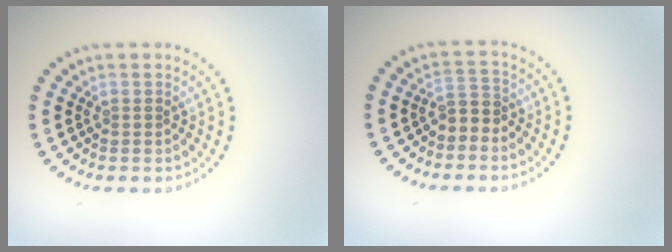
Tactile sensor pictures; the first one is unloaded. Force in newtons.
{"total": 1.8, "press": 1.5, "slide": 1.1}